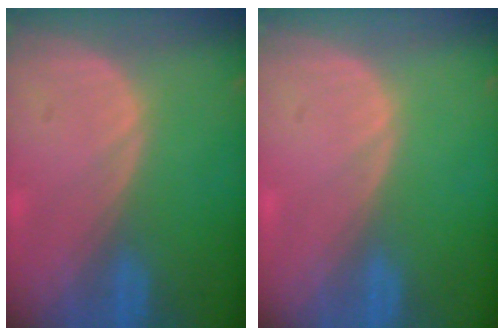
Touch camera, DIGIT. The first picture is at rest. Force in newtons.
{"total": 0.0}